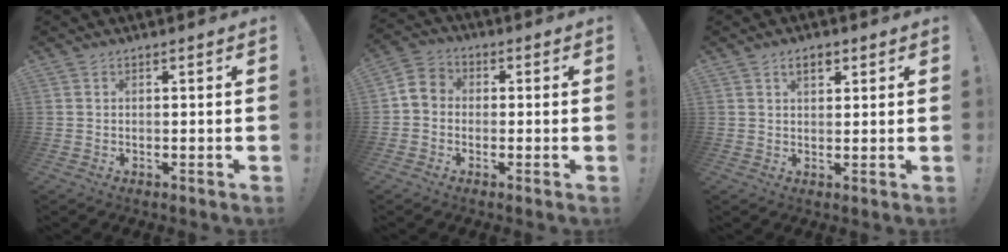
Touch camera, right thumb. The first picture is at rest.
{"total": 5.0, "force": [-1.0, 4.2, 2.5], "torque": [-0.050, 0.022, -0.014]}
{"total": 4.0, "force": [2.0, 2.3, 2.6], "torque": [-0.040, 0.002, 0.033]}